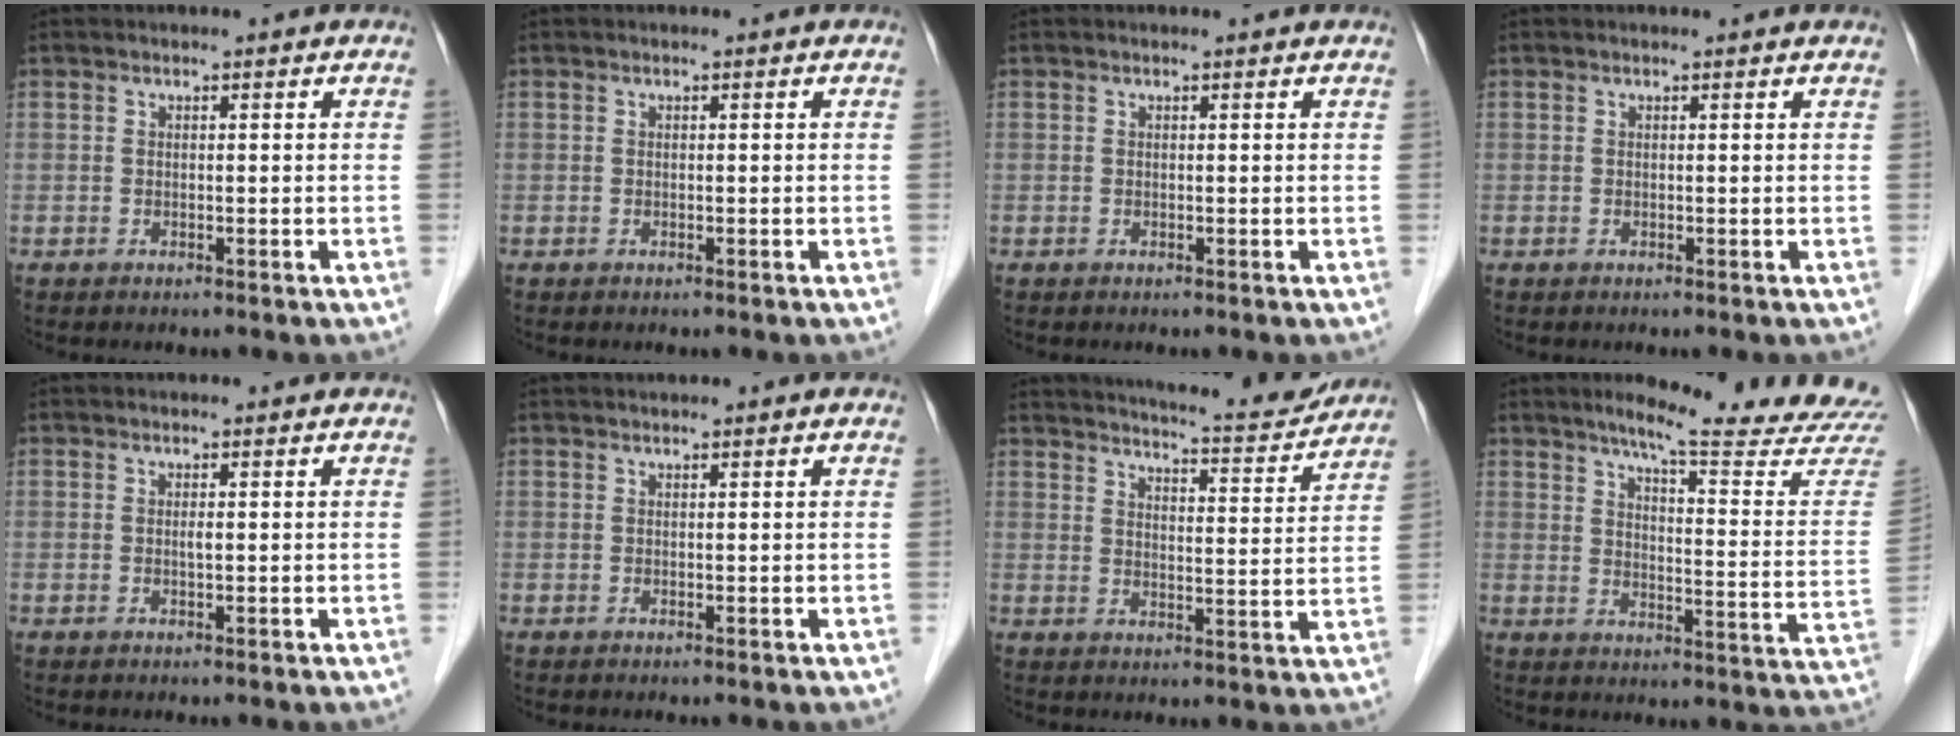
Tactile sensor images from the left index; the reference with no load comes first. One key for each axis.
{"total": 0.0}
{"total": 0.6, "fx": 0.6, "fy": 0.1, "fz": 0.1, "tx": -0.006, "ty": 0.002, "tz": 0.003}
{"total": 0.9, "fx": 0.9, "fy": 0.1, "fz": 0.1, "tx": -0.010, "ty": 0.003, "tz": 0.007}
{"total": 0.5, "fx": 0.0, "fy": 0.1, "fz": 0.5, "tx": -0.013, "ty": -0.004, "tz": -0.001}
{"total": 1.1, "fx": 1.0, "fy": -0.1, "fz": 0.5, "tx": -0.008, "ty": 0.017, "tz": 0.021}
{"total": 14.8, "fx": 14.0, "fy": 1.3, "fz": 4.4, "tx": -0.065, "ty": -0.027, "tz": 0.175}
{"total": 20.0, "fx": 18.2, "fy": -0.5, "fz": 8.3, "tx": -0.113, "ty": -0.100, "tz": 0.213}